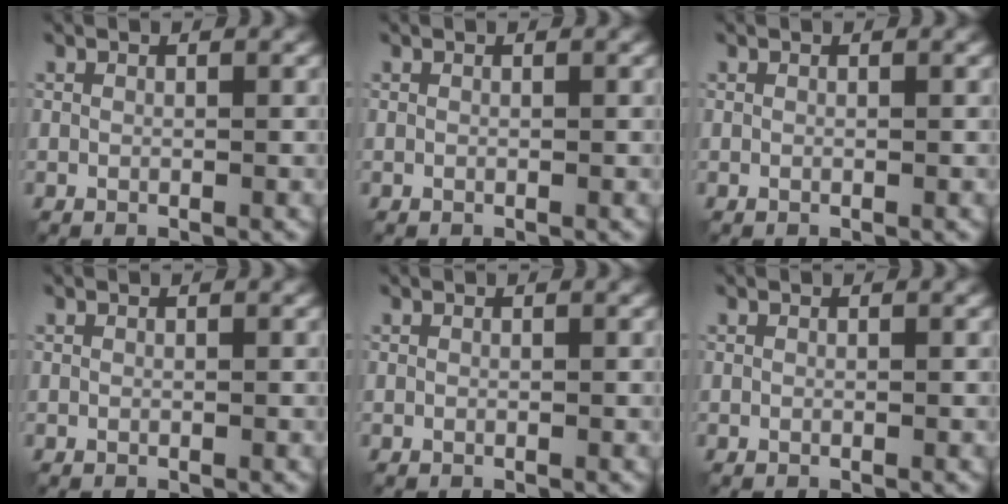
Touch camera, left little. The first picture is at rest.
{"total": 0.0}
{"total": 0.0}
{"total": 0.0}
{"total": 0.0}
{"total": 0.0}